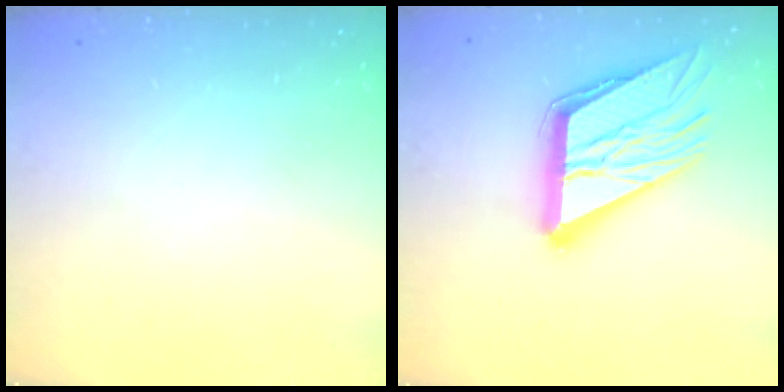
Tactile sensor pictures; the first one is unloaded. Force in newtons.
{"total": 21.5, "press": 21.3, "slide": 2.9}